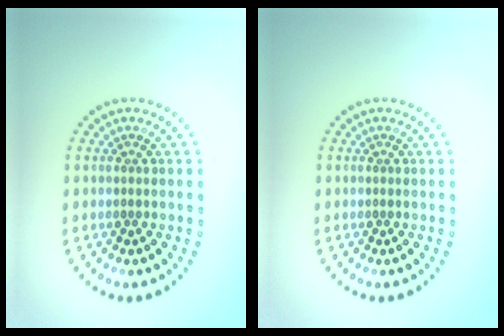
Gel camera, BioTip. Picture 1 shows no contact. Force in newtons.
{"total": 0.0}